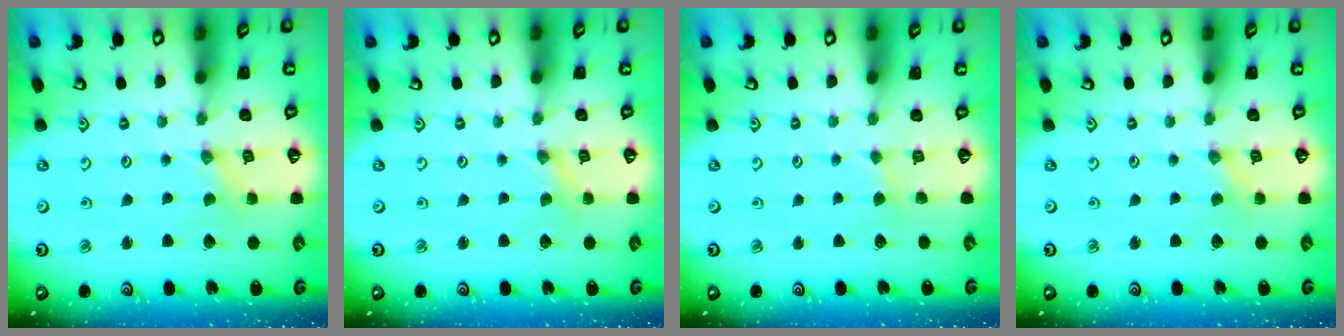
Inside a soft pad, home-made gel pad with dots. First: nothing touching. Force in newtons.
{"total": 0.0}
{"total": 1.1, "press": 1.1, "slide": 0.3}
{"total": 0.0}